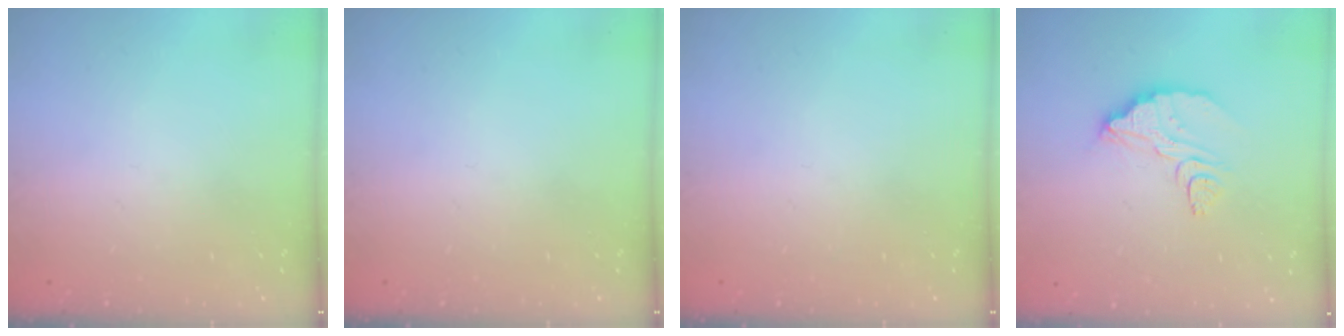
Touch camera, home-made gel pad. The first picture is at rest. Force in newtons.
{"total": 0.0}
{"total": 0.0}
{"total": 10.1, "press": 10.1, "slide": 0.7}